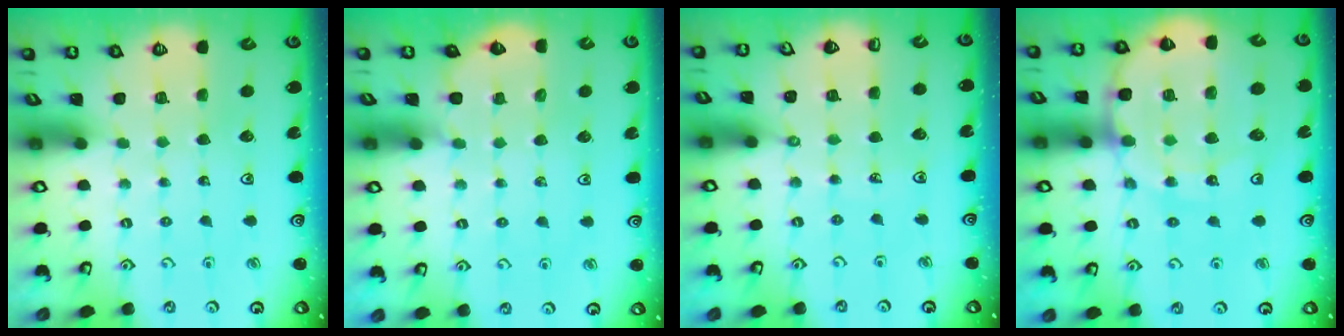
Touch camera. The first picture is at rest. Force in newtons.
{"total": 4.3, "press": 4.2, "slide": 0.7}
{"total": 3.4, "press": 3.2, "slide": 1.4}
{"total": 17.8, "press": 17.4, "slide": 3.8}